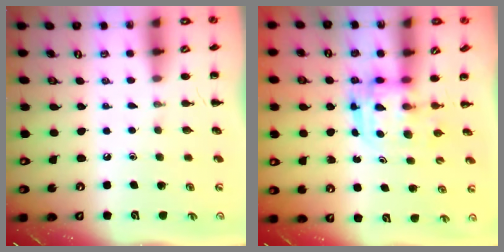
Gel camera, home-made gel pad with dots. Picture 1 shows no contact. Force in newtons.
{"total": 3.0, "press": 3.0, "slide": 0.3}